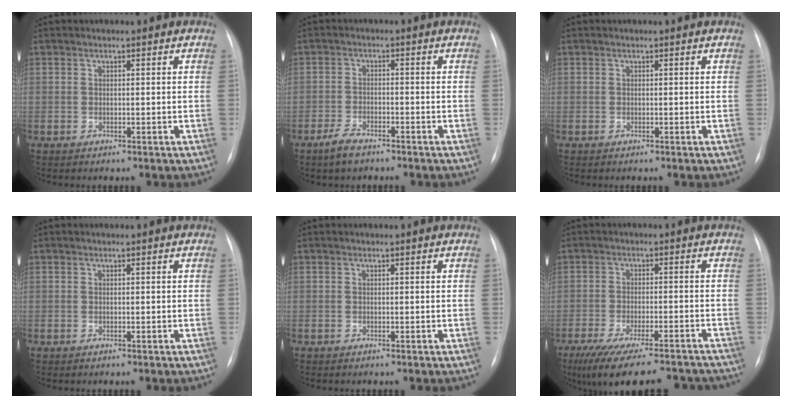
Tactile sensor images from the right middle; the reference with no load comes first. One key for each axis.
{"total": 3.5, "fx": -2.8, "fy": 1.2, "fz": 1.7, "tx": -0.044, "ty": -0.003, "tz": -0.050}
{"total": 0.0}
{"total": 0.0}
{"total": 0.0}
{"total": 18.8, "fx": -16.1, "fy": 3.6, "fz": 9.0, "tx": -0.135, "ty": -0.025, "tz": -0.220}